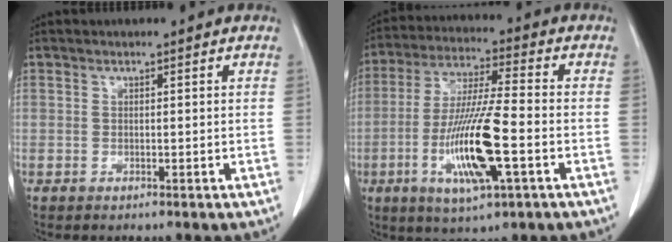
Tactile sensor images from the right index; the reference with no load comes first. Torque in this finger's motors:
{"motor_torque": [2.13, -0.01, 0.45, 0.16]}